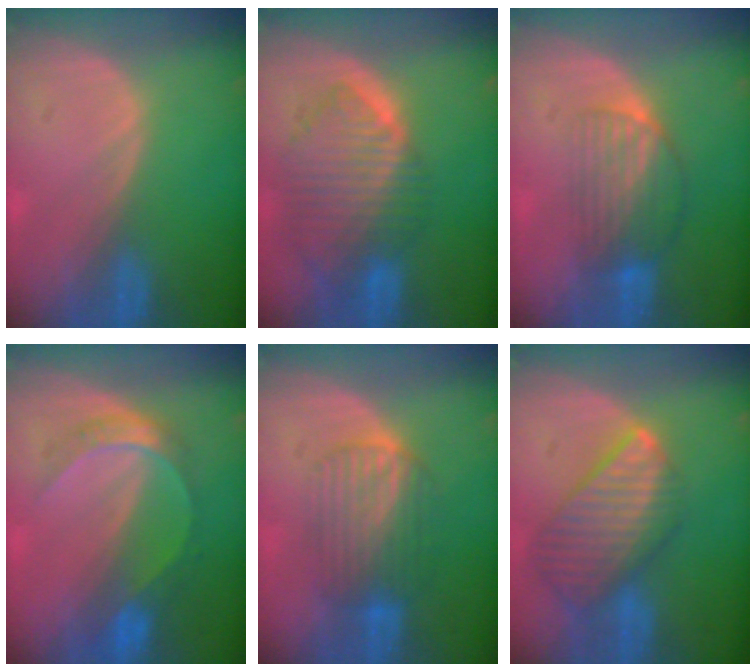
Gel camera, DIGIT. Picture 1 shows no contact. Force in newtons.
{"total": 10.0, "press": 8.6, "slide": 5.1}
{"total": 6.7, "press": 5.9, "slide": 3.1}
{"total": 6.5, "press": 5.6, "slide": 3.3}
{"total": 6.6, "press": 6.5, "slide": 1.3}
{"total": 9.7, "press": 8.5, "slide": 4.7}